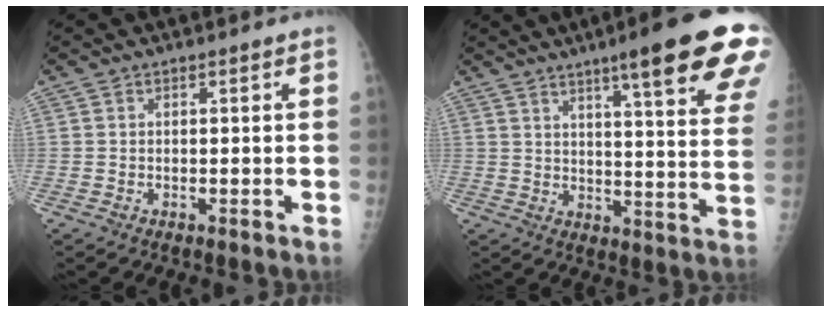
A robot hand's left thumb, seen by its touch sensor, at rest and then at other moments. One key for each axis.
{"total": 21.7, "fx": 13.5, "fy": 2.6, "fz": 16.8, "tx": -0.205, "ty": -0.053, "tz": 0.169}